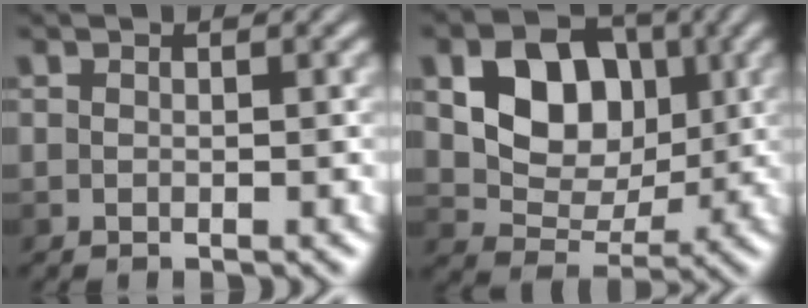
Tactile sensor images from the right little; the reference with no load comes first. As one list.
[{"total": 7.7, "force": [1.2, 5.8, 5.0], "torque": [-0.091, -0.003, 0.013]}]